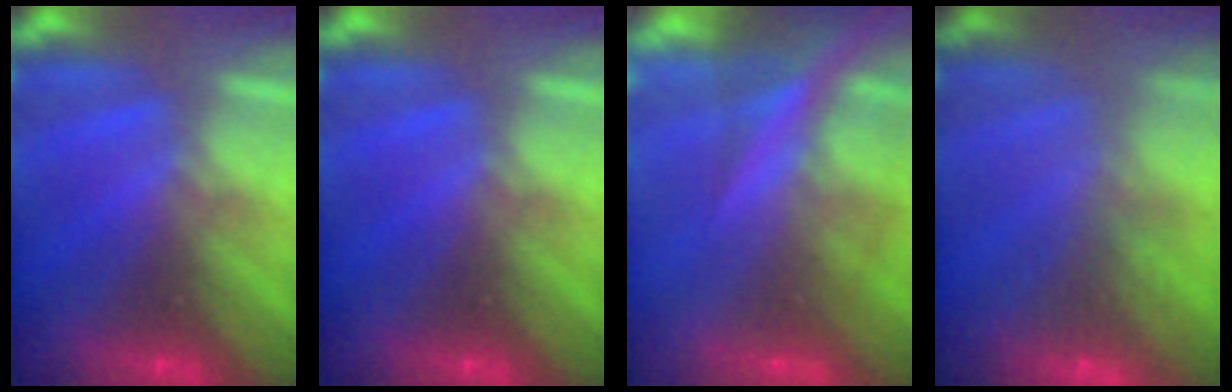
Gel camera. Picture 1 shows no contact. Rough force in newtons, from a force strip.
{"total": 0.0}
{"total": 7.2}
{"total": 5.8}